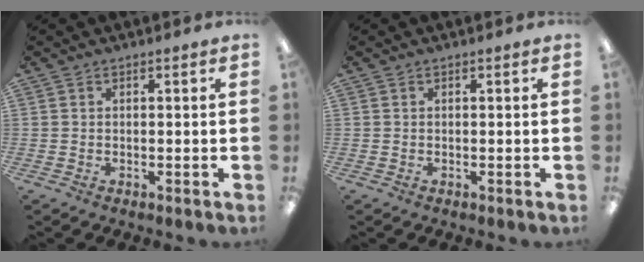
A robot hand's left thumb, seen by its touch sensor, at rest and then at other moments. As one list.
[{"total": 0.0}]